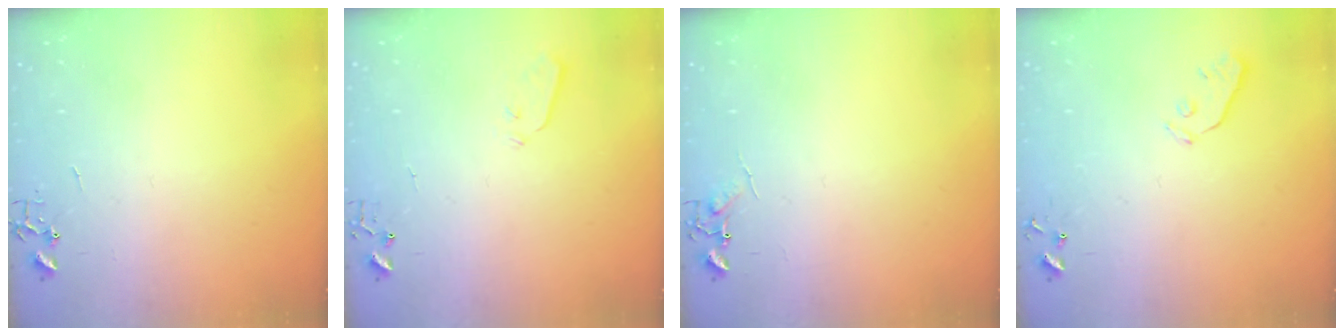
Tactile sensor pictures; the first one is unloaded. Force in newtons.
{"total": 3.6, "press": 3.6, "slide": 0.6}
{"total": 5.2, "press": 5.2, "slide": 0.6}
{"total": 4.0, "press": 4.0, "slide": 0.5}